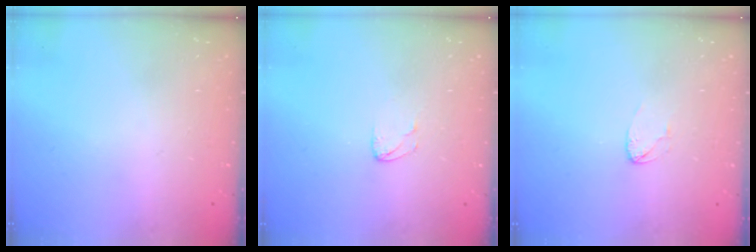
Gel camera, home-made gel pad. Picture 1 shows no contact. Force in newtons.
{"total": 4.1, "press": 4.1, "slide": 0.3}
{"total": 3.2, "press": 3.2, "slide": 0.2}